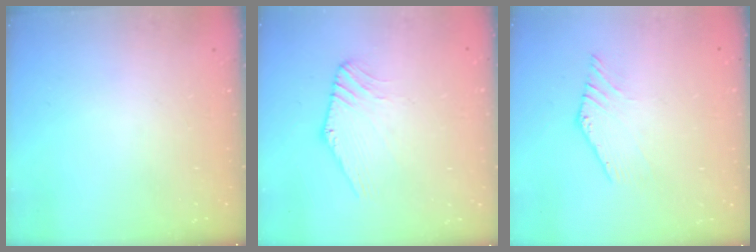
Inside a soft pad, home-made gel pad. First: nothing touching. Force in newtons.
{"total": 1.0, "press": 1.0, "slide": 0.2}
{"total": 2.1, "press": 2.1, "slide": 0.2}